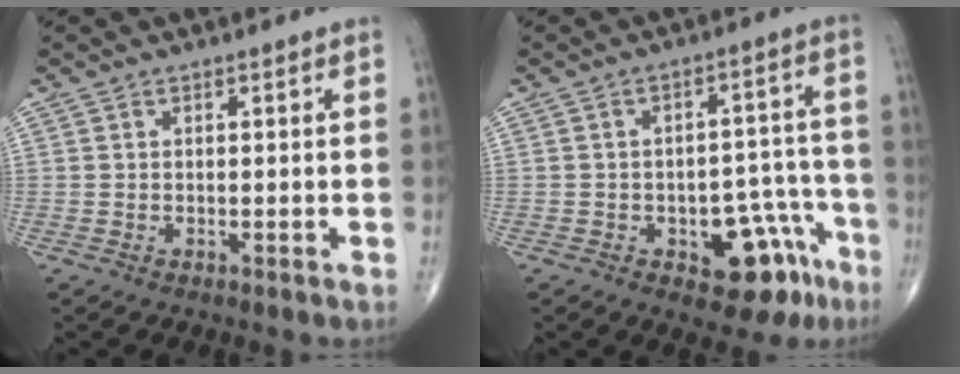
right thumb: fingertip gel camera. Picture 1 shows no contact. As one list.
[{"total": 12.1, "force": [-5.9, 6.4, 8.3], "torque": [-0.059, 0.054, -0.069]}]